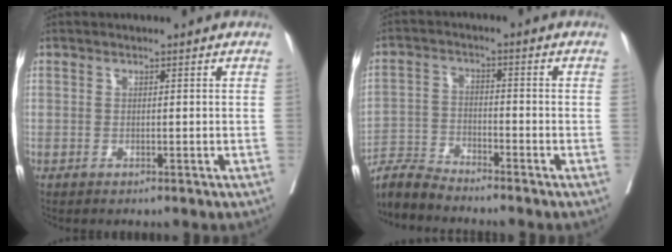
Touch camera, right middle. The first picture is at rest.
{"total": 5.1, "force": [-5.1, -0.3, 0.0], "torque": [0.000, -0.011, -0.098]}